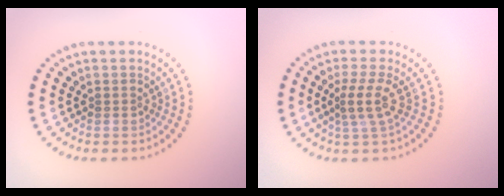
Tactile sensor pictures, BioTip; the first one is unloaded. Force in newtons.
{"total": 2.6, "press": 1.8, "slide": 1.9}